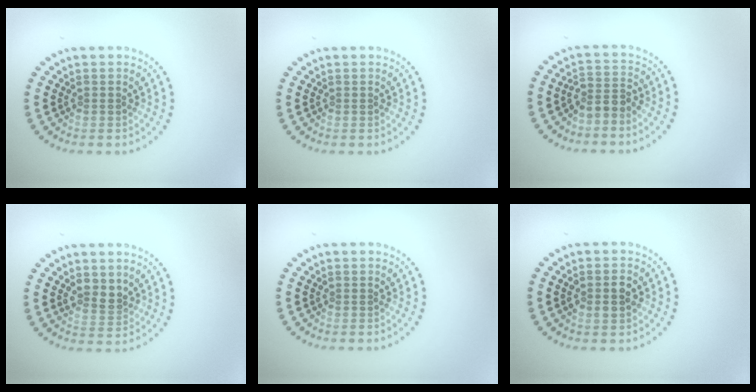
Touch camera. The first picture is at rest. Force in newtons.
{"total": 0.0}
{"total": 2.3, "press": 1.7, "slide": 1.6}
{"total": 2.1, "press": 2.0, "slide": 0.9}
{"total": 0.0}
{"total": 2.0, "press": 2.0, "slide": 0.3}